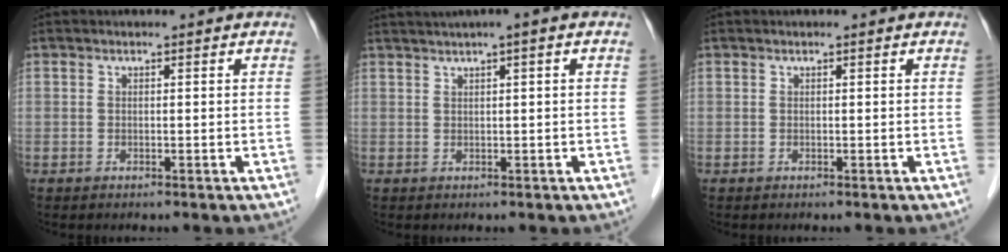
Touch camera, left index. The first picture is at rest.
{"total": 3.6, "force": [2.0, -0.4, 3.0], "torque": [-0.056, 0.017, 0.037]}
{"total": 0.0}